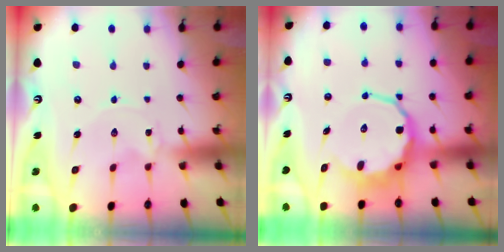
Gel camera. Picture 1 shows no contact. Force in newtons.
{"total": 10.0, "press": 9.5, "slide": 3.1}